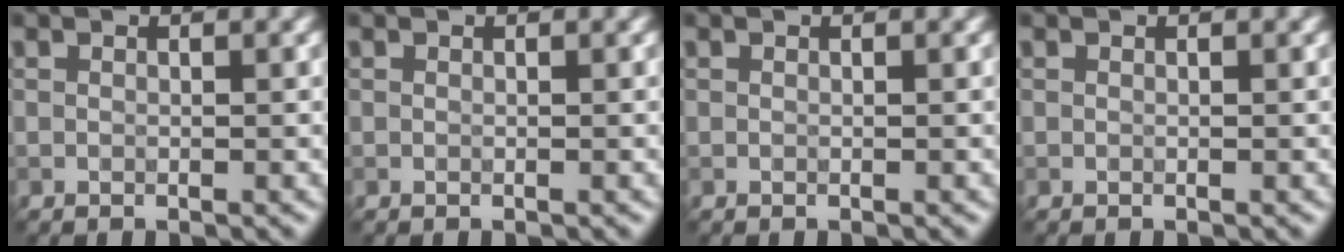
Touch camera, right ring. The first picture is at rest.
{"total": 0.0}
{"total": 0.0}
{"total": 0.0}